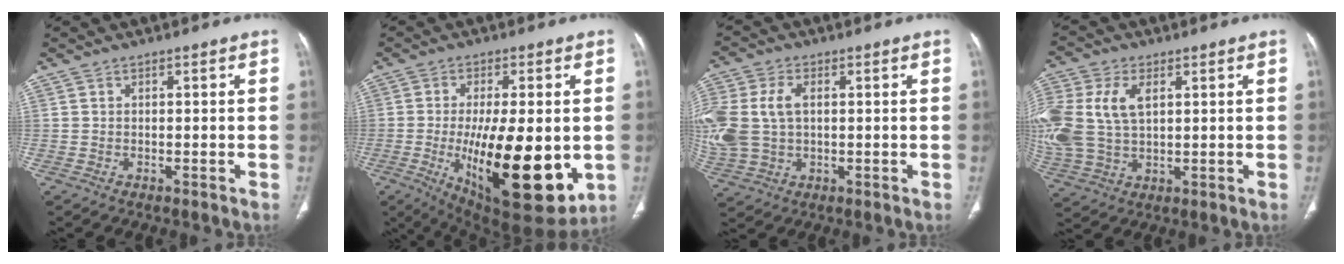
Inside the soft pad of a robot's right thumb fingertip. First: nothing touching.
{"total": 22.8, "force": [-3.8, 8.1, 21.0], "torque": [-0.315, -0.035, -0.035]}
{"total": 16.0, "force": [1.4, 11.2, 11.4], "torque": [-0.307, 0.009, 0.039]}
{"total": 16.4, "force": [3.4, 10.3, 12.3], "torque": [-0.311, 0.005, 0.070]}